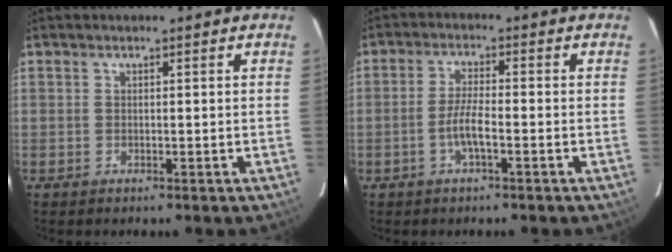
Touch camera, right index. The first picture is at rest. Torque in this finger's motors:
{"motor_torque": [0.70, -0.47, 0.37, 0.10]}